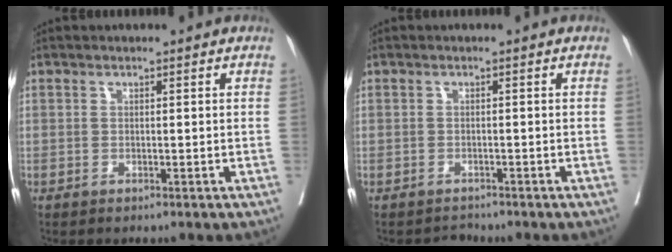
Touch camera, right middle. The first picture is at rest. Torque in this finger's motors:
{"motor_torque": [-0.40, -0.07, -0.16, -0.05]}